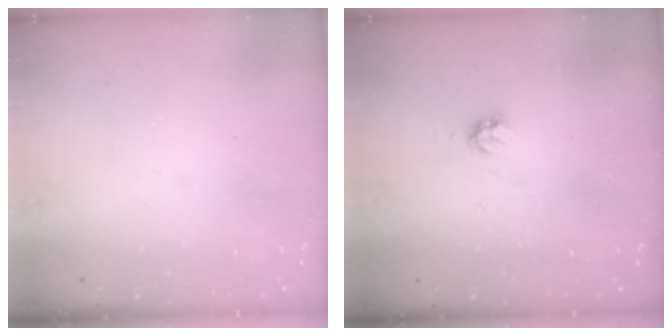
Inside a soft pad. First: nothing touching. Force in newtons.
{"total": 3.2, "press": 3.1, "slide": 0.5}